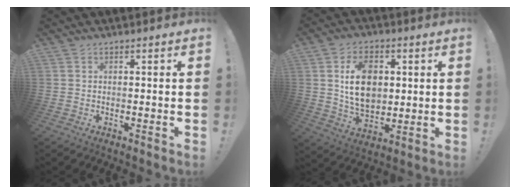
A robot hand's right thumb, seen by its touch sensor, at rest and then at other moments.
{"total": 14.1, "force": [2.7, 10.0, 9.5], "torque": [-0.138, -0.004, 0.050]}